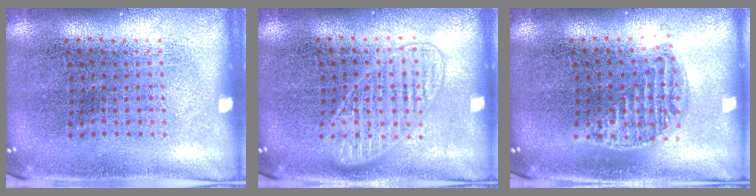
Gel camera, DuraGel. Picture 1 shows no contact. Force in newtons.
{"total": 2.4, "press": 2.3, "slide": 0.4}
{"total": 1.2, "press": 1.1, "slide": 0.5}